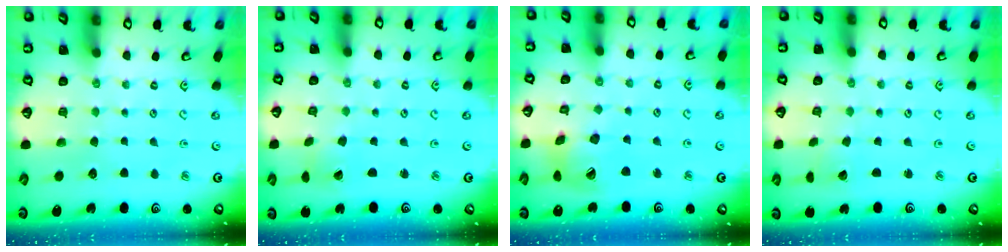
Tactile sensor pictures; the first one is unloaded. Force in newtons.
{"total": 0.0}
{"total": 14.9, "press": 14.7, "slide": 2.3}
{"total": 1.5, "press": 1.5, "slide": 0.0}